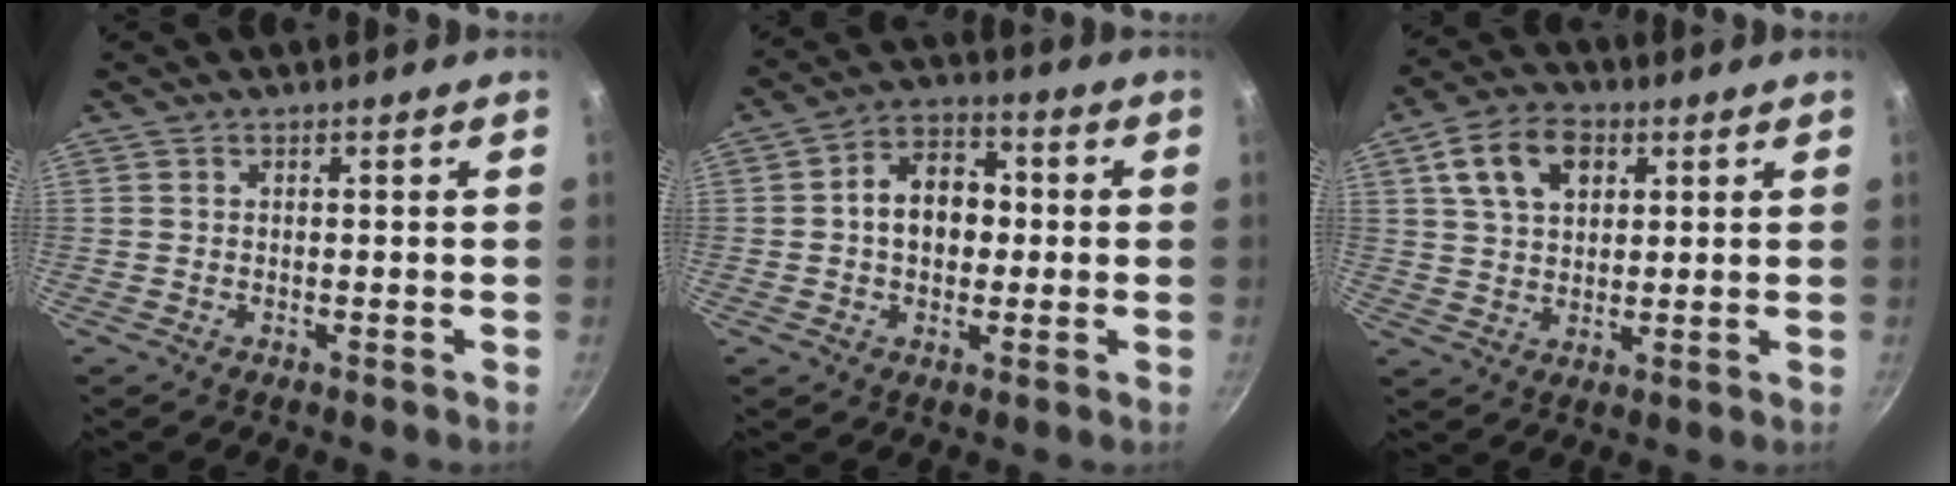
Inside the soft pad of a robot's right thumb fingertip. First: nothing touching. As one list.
[{"total": 10.6, "force": [0.3, 7.8, 7.2], "torque": [-0.075, 0.024, -0.008]}, {"total": 10.9, "force": [4.0, 7.2, 7.1], "torque": [-0.108, 0.004, 0.068]}]